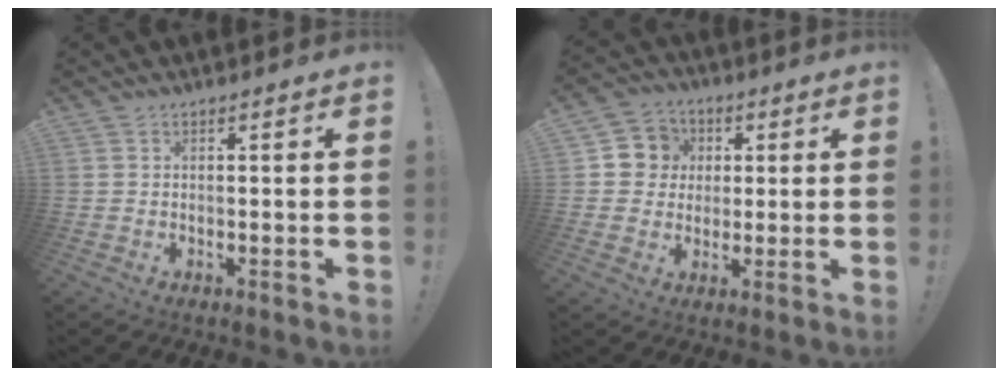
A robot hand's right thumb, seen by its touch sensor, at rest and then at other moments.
{"total": 8.3, "force": [0.5, 8.1, 1.7], "torque": [-0.016, 0.005, 0.015]}